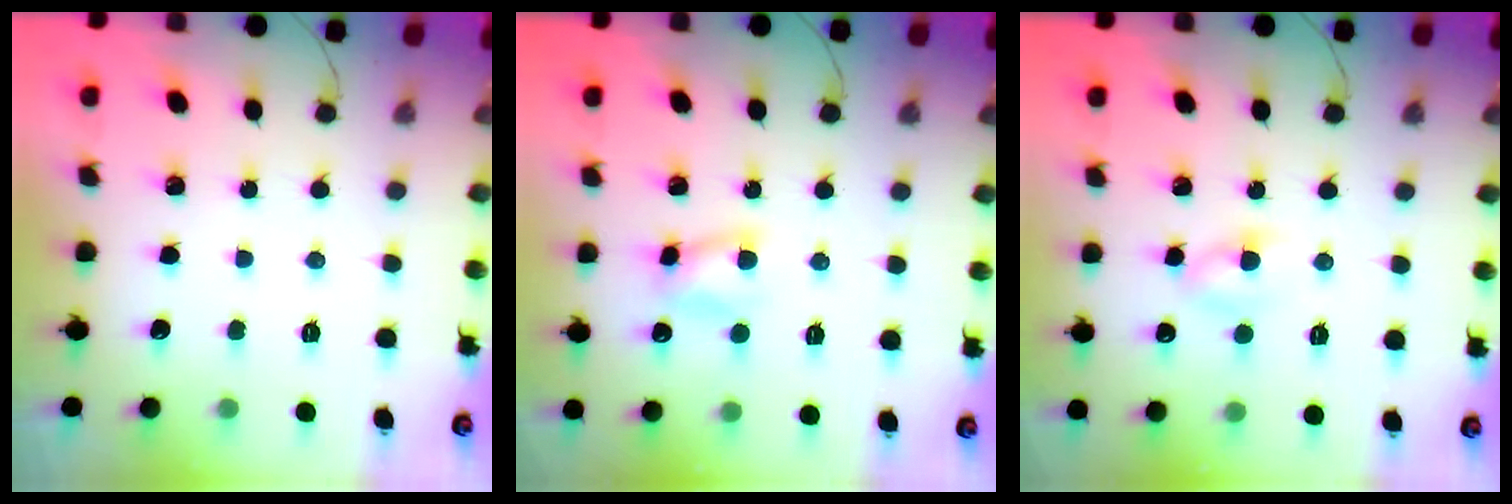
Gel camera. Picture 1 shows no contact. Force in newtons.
{"total": 5.2, "press": 5.2, "slide": 0.7}
{"total": 5.0, "press": 4.7, "slide": 1.8}